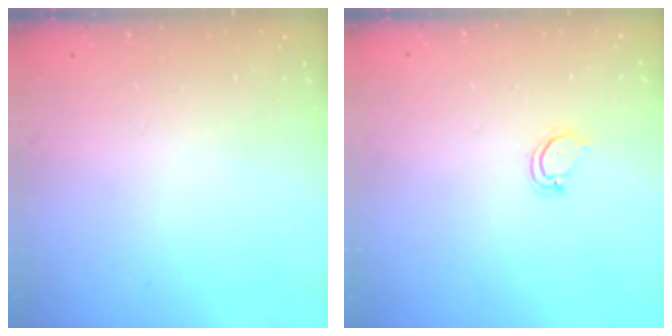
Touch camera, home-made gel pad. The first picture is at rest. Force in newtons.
{"total": 3.2, "press": 3.2, "slide": 0.2}